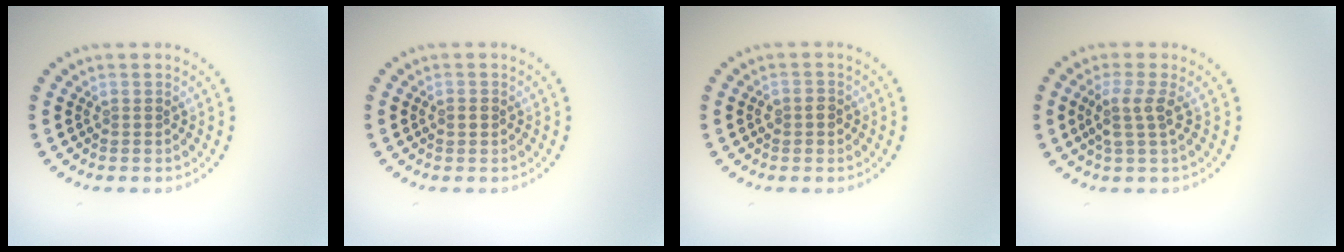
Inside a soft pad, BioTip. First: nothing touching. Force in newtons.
{"total": 1.1, "press": 1.1, "slide": 0.2}
{"total": 1.4, "press": 1.4, "slide": 0.5}
{"total": 2.6, "press": 2.0, "slide": 1.6}